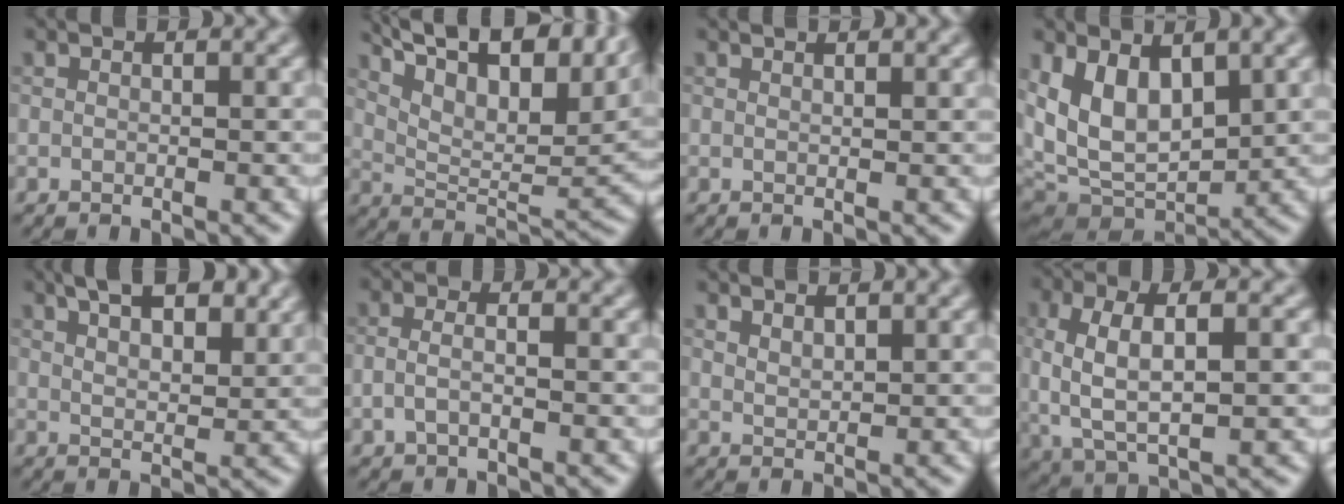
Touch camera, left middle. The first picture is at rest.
{"total": 14.7, "force": [10.1, 5.1, 9.4], "torque": [-0.157, 0.025, 0.154]}
{"total": 1.2, "force": [1.0, 0.3, 0.6], "torque": [-0.004, 0.000, 0.006]}
{"total": 9.1, "force": [2.0, 5.0, 7.4], "torque": [-0.145, -0.007, 0.026]}
{"total": 6.1, "force": [3.8, 2.5, 4.0], "torque": [-0.054, 0.014, 0.052]}
{"total": 1.8, "force": [-0.5, 0.8, 1.5], "torque": [-0.039, -0.001, -0.015]}
{"total": 1.2, "force": [1.1, 0.4, 0.5], "torque": [-0.012, -0.001, 0.022]}
{"total": 6.8, "force": [0.5, 3.0, 6.1], "torque": [-0.119, 0.004, 0.007]}